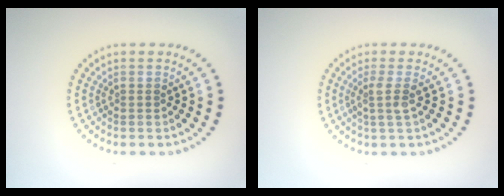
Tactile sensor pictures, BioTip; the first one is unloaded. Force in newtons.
{"total": 1.8, "press": 1.3, "slide": 1.3}